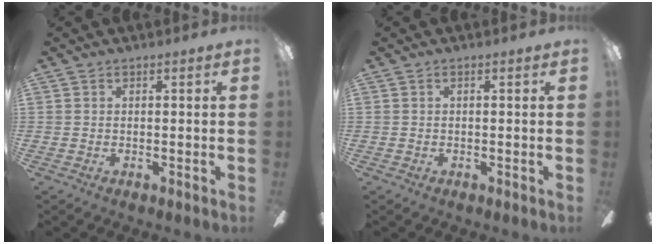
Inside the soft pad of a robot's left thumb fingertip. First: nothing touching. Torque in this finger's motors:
{"motor_torque": [0.00, 0.00, -0.15, 0.08, 0.00]}